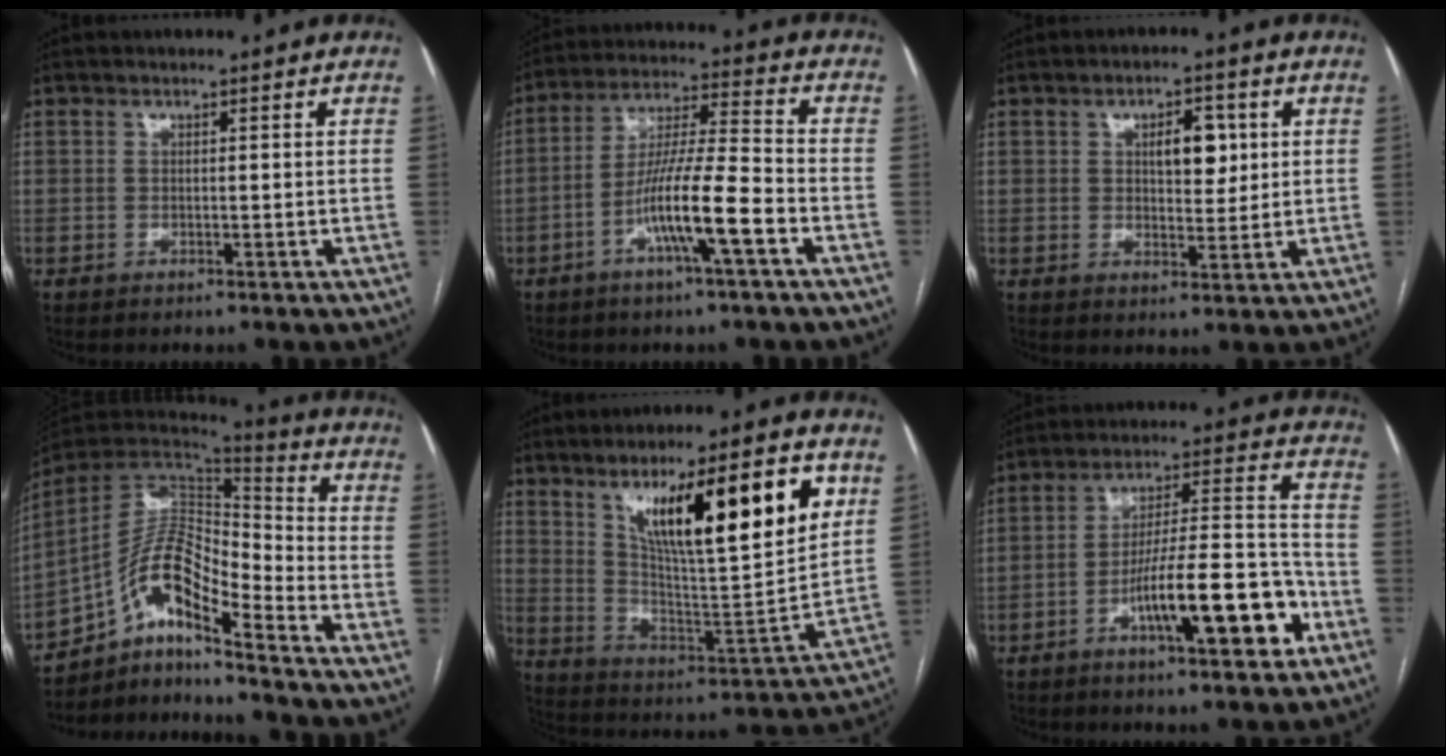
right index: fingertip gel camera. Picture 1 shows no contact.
{"total": 11.6, "force": [-4.8, 0.4, 10.5], "torque": [-0.196, 0.006, -0.088]}
{"total": 5.7, "force": [1.6, 2.8, 4.8], "torque": [-0.069, 0.007, 0.027]}
{"total": 13.6, "force": [-9.0, 3.2, 9.7], "torque": [-0.176, 0.031, -0.158]}
{"total": 22.2, "force": [10.4, 3.1, 19.3], "torque": [-0.297, -0.002, 0.172]}
{"total": 15.3, "force": [-6.5, 2.7, 13.6], "torque": [-0.217, 0.015, -0.097]}